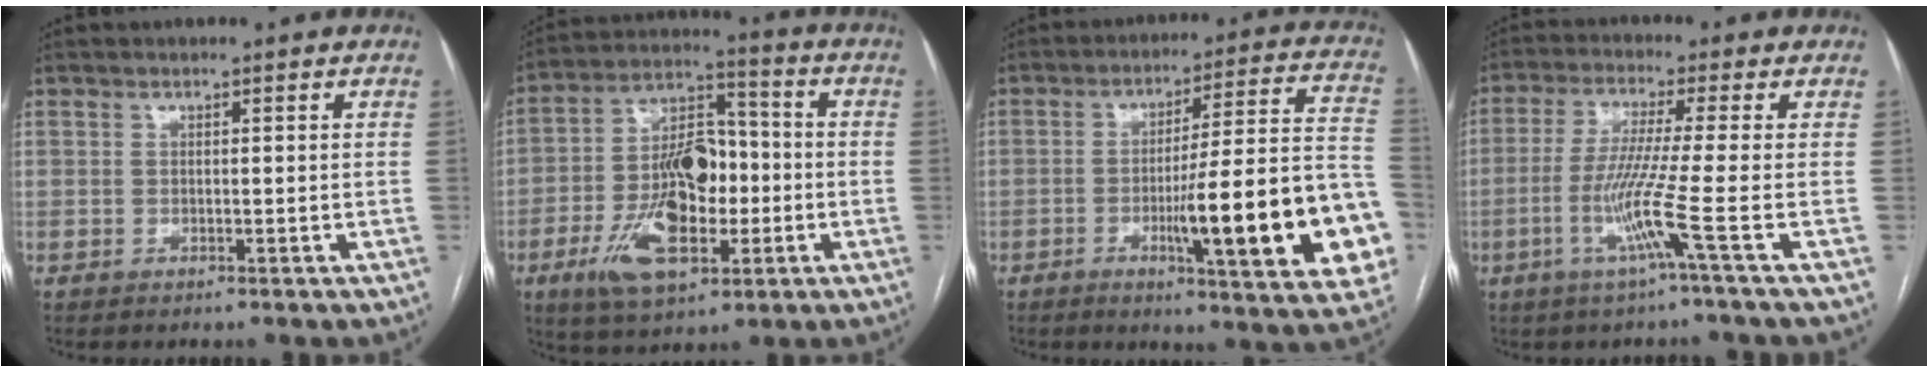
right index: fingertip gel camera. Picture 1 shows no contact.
{"total": 15.4, "force": [-4.5, 7.5, 12.7], "torque": [-0.247, 0.016, -0.069]}
{"total": 21.4, "force": [-6.1, 2.1, 20.4], "torque": [-0.216, 0.011, -0.077]}
{"total": 8.6, "force": [-3.3, -2.4, 7.6], "torque": [-0.153, -0.020, -0.072]}